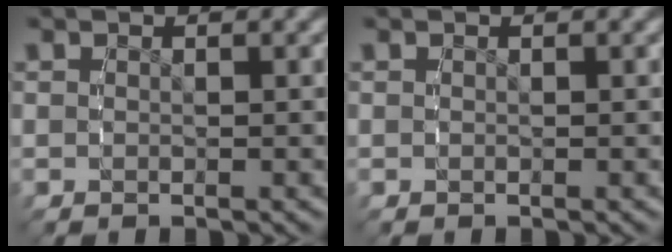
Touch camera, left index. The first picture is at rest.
{"total": 0.0}